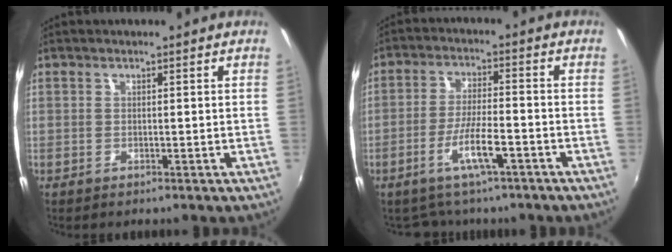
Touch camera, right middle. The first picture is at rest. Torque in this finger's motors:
{"motor_torque": [0.54, -0.83, 0.17, 0.04]}